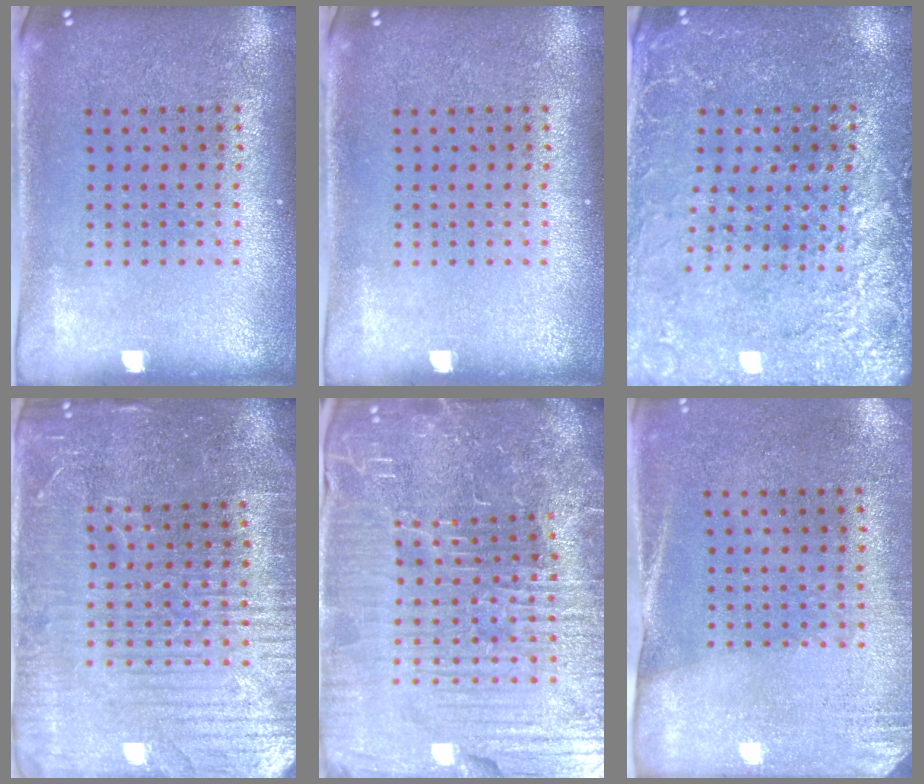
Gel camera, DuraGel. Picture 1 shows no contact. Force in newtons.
{"total": 0.0}
{"total": 2.7, "press": 2.7, "slide": 0.3}
{"total": 4.4, "press": 4.1, "slide": 1.5}
{"total": 7.4, "press": 6.6, "slide": 3.5}
{"total": 2.7, "press": 2.3, "slide": 1.3}